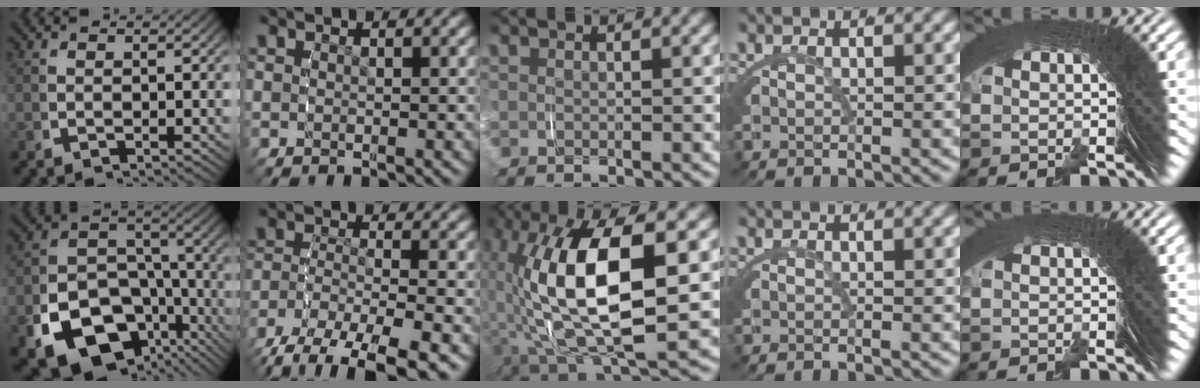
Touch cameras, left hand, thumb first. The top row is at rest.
{"thumb": {"total": 15.1, "force": [-6.1, 10.6, 8.9], "torque": [-0.169, -0.064, -0.080]}, "index": {"total": 8.9, "force": [-6.1, 3.6, 5.4], "torque": [-0.094, -0.033, -0.072]}, "middle": {"total": 14.0, "force": [0.4, 6.3, 12.5], "torque": [-0.260, -0.013, 0.021]}}